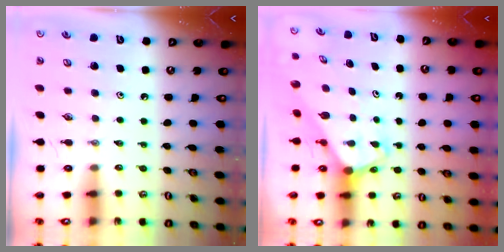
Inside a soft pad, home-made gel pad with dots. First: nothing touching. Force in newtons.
{"total": 2.5, "press": 2.5, "slide": 0.1}